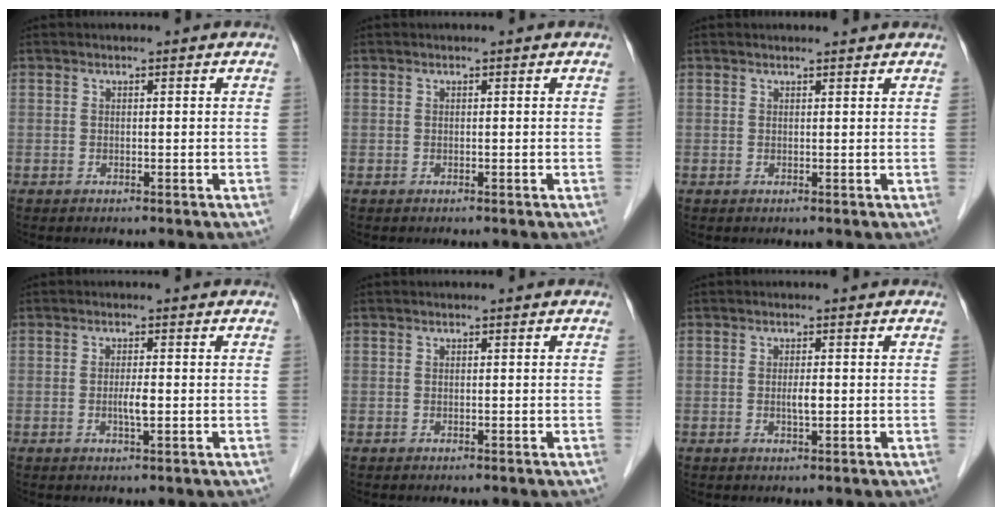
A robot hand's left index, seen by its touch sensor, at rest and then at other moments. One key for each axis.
{"total": 0.0}
{"total": 1.8, "fx": 1.7, "fy": 0.1, "fz": 0.3, "tx": -0.009, "ty": 0.004, "tz": 0.023}
{"total": 2.0, "fx": -0.3, "fy": 0.2, "fz": 2.0, "tx": -0.039, "ty": -0.002, "tz": -0.004}
{"total": 0.0}
{"total": 1.6, "fx": -0.1, "fy": 0.3, "fz": 1.5, "tx": -0.030, "ty": -0.001, "tz": -0.001}